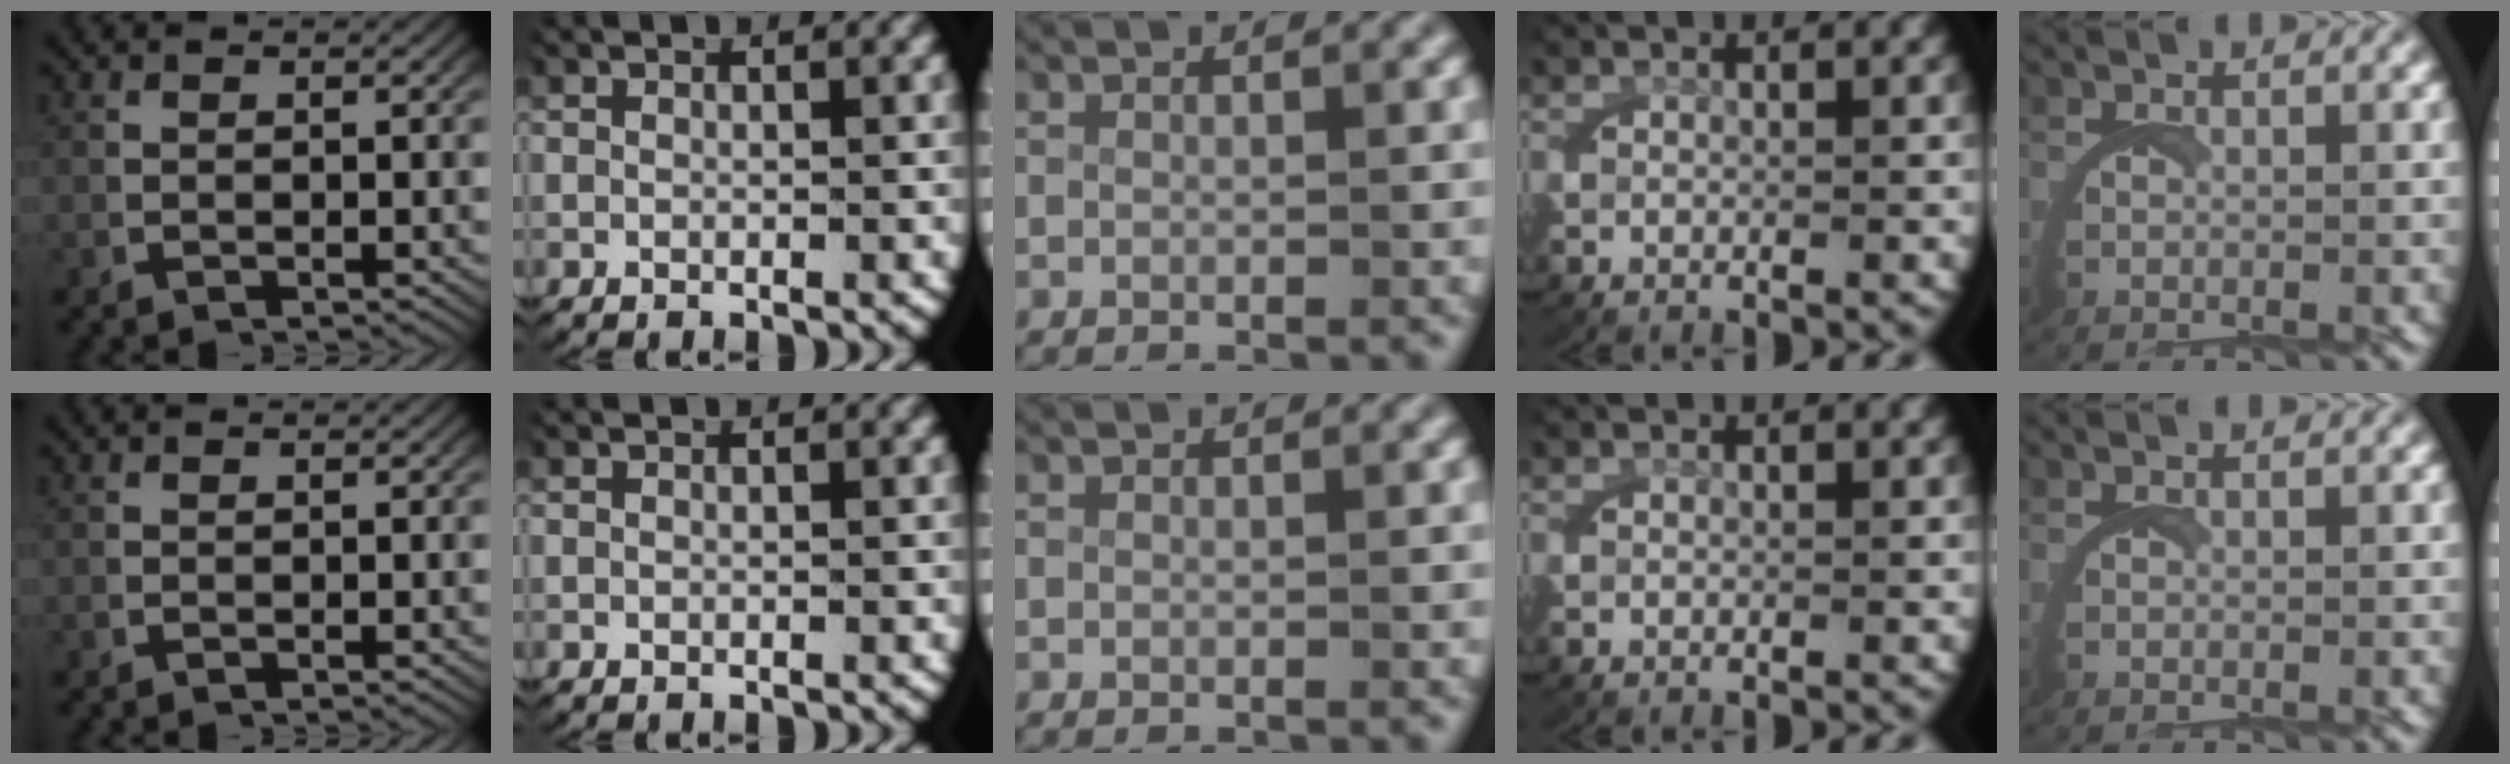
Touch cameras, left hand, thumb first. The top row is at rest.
{}